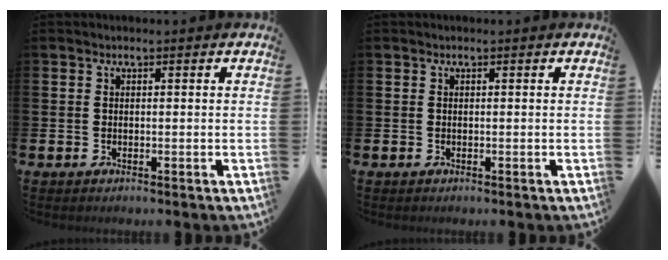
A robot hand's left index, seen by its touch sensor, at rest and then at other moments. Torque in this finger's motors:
{"motor_torque": [0.00, 0.00, 0.00, 0.00]}